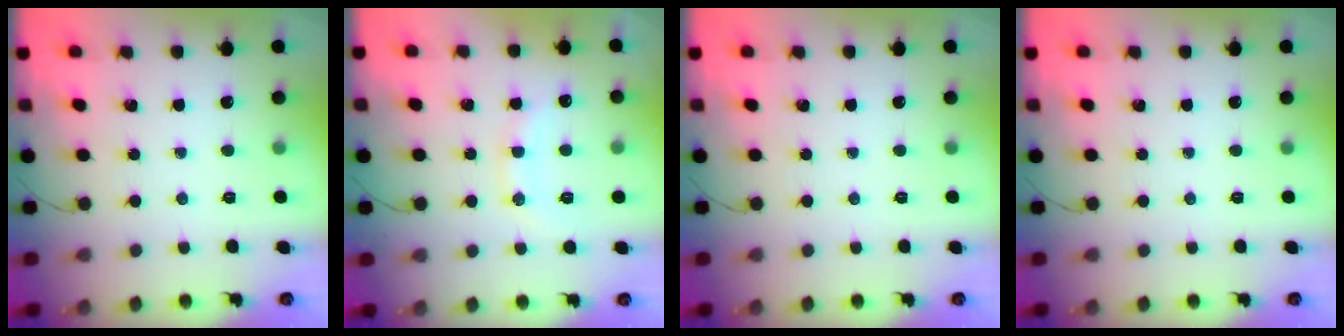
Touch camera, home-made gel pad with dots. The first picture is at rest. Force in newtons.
{"total": 10.9, "press": 10.8, "slide": 0.9}
{"total": 0.0}
{"total": 0.0}